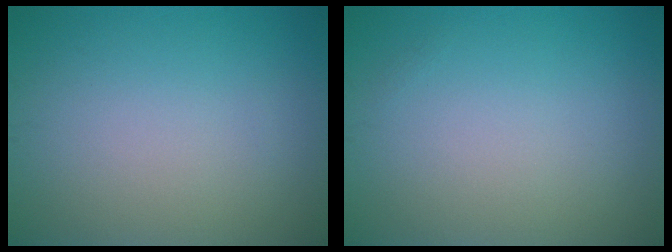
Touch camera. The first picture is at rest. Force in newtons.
{"total": 0.0}